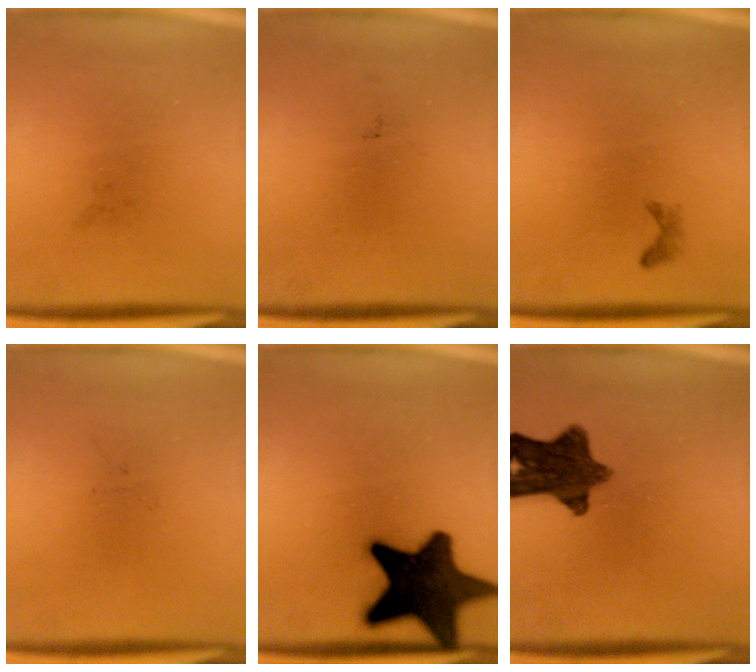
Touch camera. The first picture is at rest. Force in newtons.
{"total": 0.0}
{"total": 0.6}
{"total": 0.0}
{"total": 17.6}
{"total": 10.6}